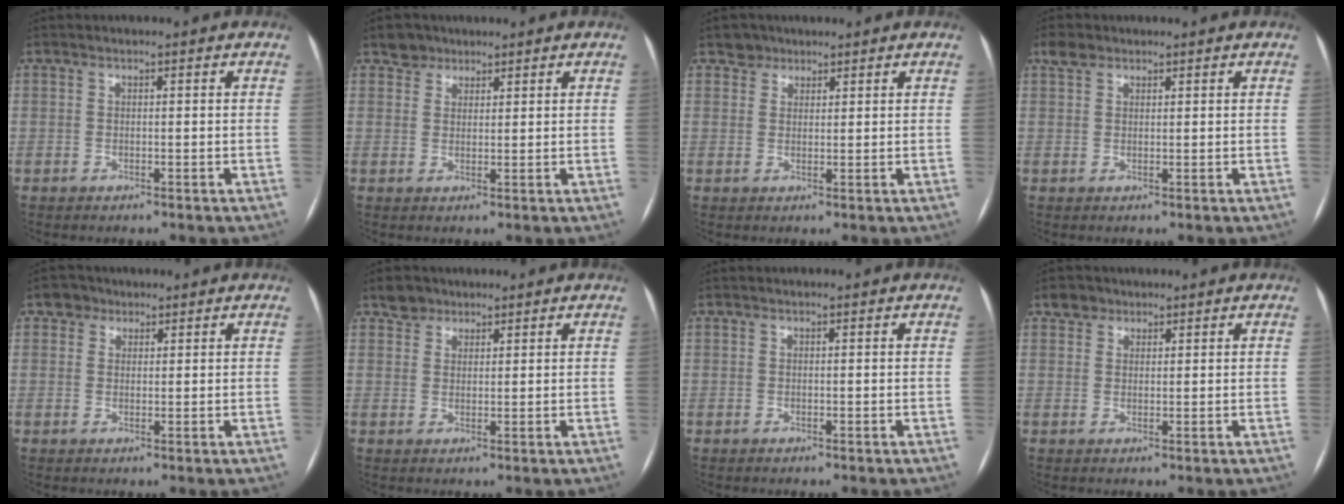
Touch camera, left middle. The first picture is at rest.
{"total": 2.9, "force": [2.1, 1.9, -0.1], "torque": [0.005, 0.008, 0.031]}
{"total": 2.4, "force": [1.8, 1.6, -0.2], "torque": [0.008, 0.006, 0.024]}
{"total": 2.3, "force": [1.7, 1.4, 0.8], "torque": [-0.019, 0.015, 0.032]}
{"total": 2.6, "force": [1.5, 2.0, 0.4], "torque": [-0.005, 0.009, 0.021]}
{"total": 2.9, "force": [2.1, 1.9, 0.2], "torque": [-0.001, 0.010, 0.034]}
{"total": 0.0}
{"total": 2.5, "force": [1.7, 1.9, 0.2], "torque": [-0.002, 0.009, 0.024]}